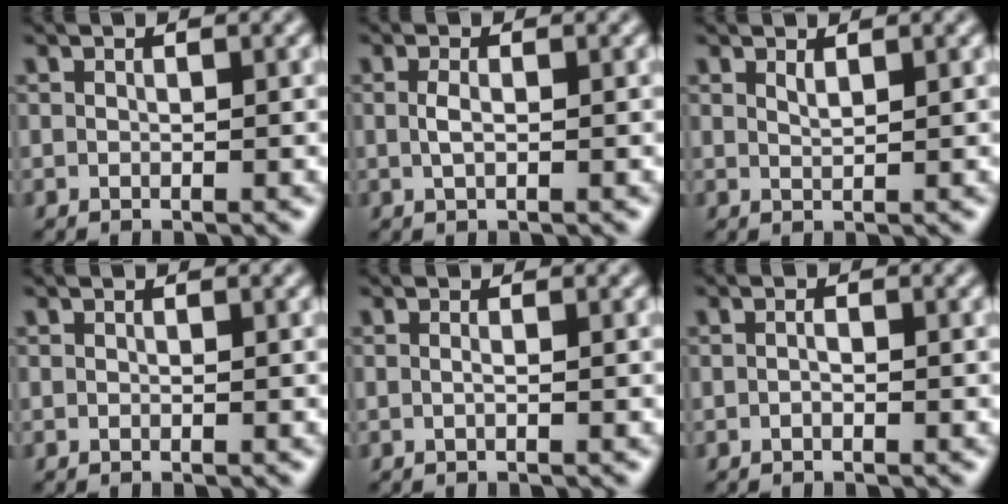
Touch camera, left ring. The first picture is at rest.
{"total": 1.2, "force": [0.1, 0.5, 1.1], "torque": [-0.026, 0.000, 0.000]}
{"total": 0.8, "force": [0.7, 0.1, 0.5], "torque": [-0.007, -0.001, 0.013]}
{"total": 0.0}
{"total": 0.5, "force": [-0.1, 0.1, 0.5], "torque": [-0.011, -0.002, -0.003]}
{"total": 0.6, "force": [-0.2, 0.3, 0.5], "torque": [-0.012, 0.000, -0.005]}